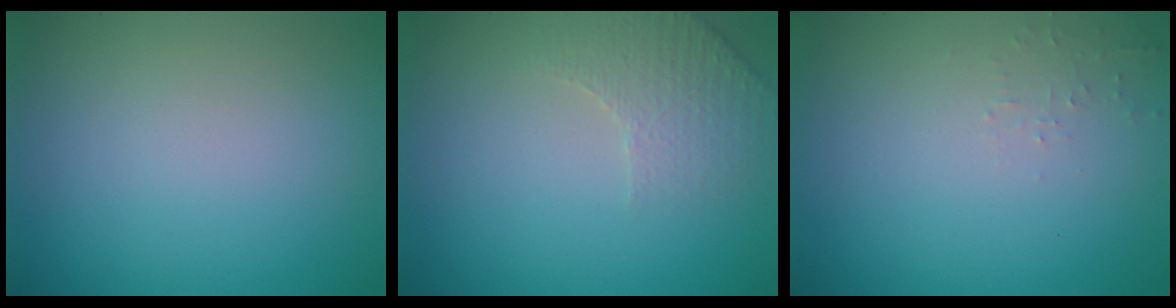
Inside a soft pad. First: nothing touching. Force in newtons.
{"total": 2.8, "press": 2.7, "slide": 0.8}
{"total": 0.8, "press": 0.7, "slide": 0.1}